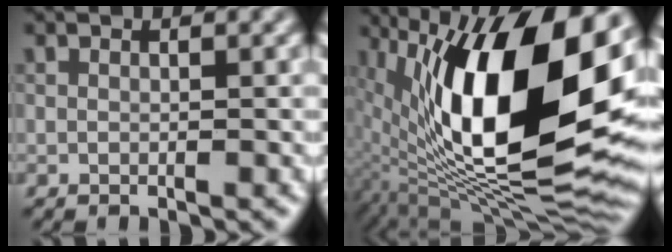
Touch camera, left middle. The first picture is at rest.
{"total": 16.5, "force": [2.7, 7.1, 14.6], "torque": [-0.236, 0.004, 0.051]}